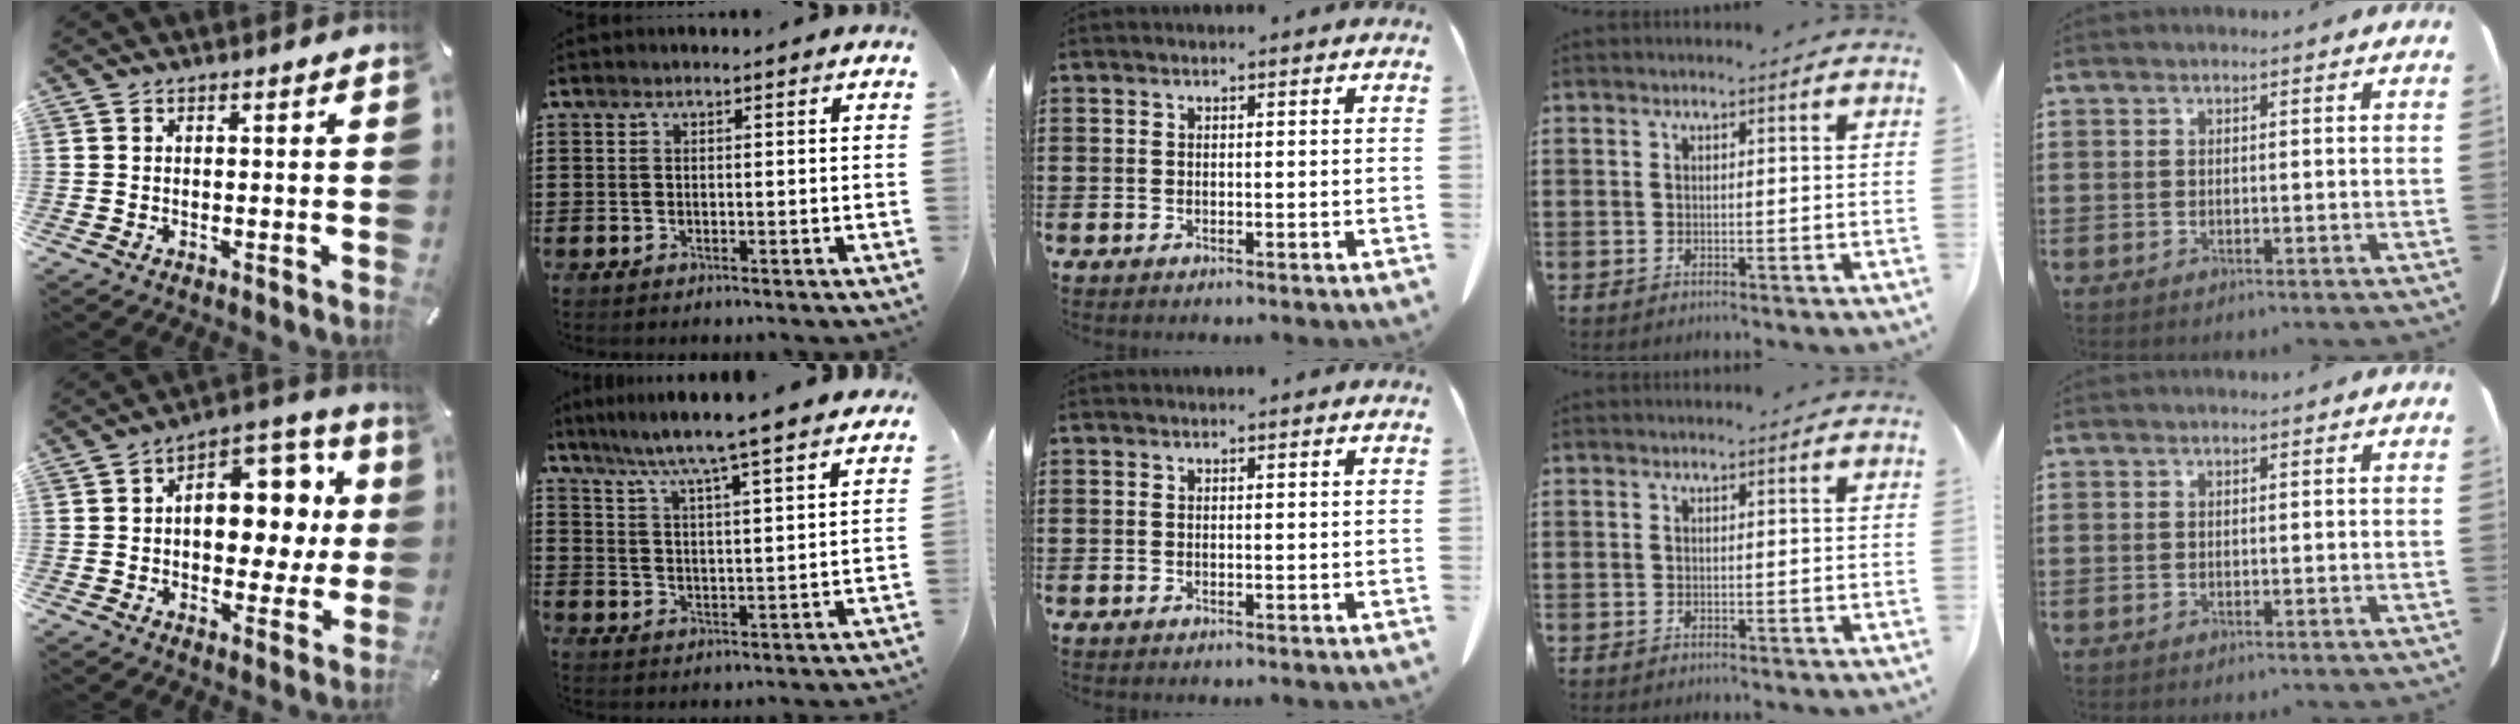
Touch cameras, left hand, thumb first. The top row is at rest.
{"thumb": {"total": 14.5, "force": [2.0, 9.7, 10.6], "torque": [-0.128, -0.014, 0.037]}, "index": {"total": 5.8, "force": [5.2, -1.4, 2.3], "torque": [-0.068, -0.041, 0.081]}}